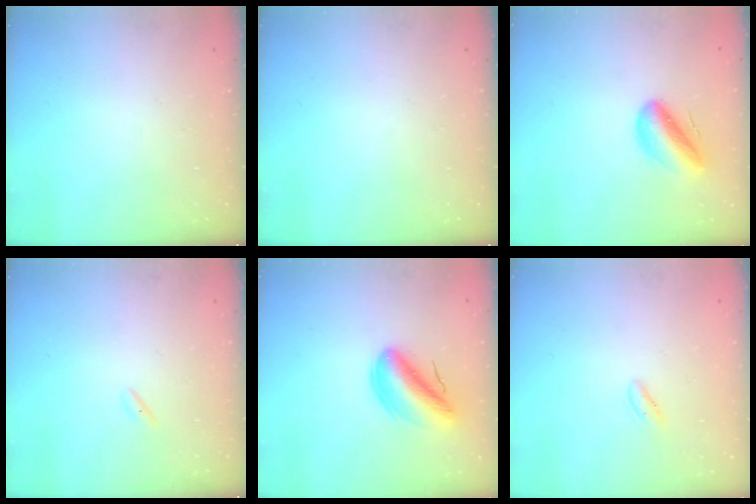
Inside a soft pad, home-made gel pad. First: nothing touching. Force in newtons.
{"total": 0.0}
{"total": 9.2, "press": 8.9, "slide": 2.5}
{"total": 1.6, "press": 1.5, "slide": 0.6}
{"total": 11.8, "press": 11.2, "slide": 3.4}
{"total": 1.8, "press": 1.5, "slide": 0.9}